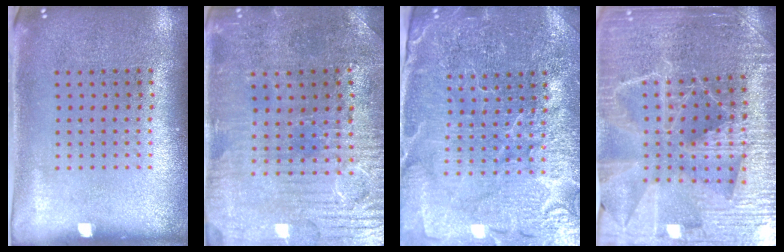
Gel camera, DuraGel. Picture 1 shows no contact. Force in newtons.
{"total": 1.7, "press": 1.7, "slide": 0.5}
{"total": 4.2, "press": 4.0, "slide": 1.1}
{"total": 4.8, "press": 4.5, "slide": 1.7}